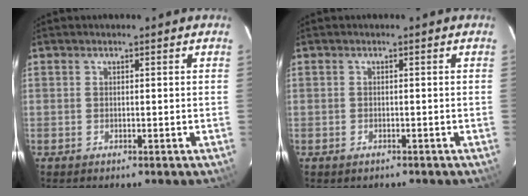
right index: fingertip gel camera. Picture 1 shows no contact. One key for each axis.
{"total": 1.0, "fx": -0.6, "fy": 0.7, "fz": 0.2, "tx": -0.005, "ty": 0.000, "tz": -0.007}